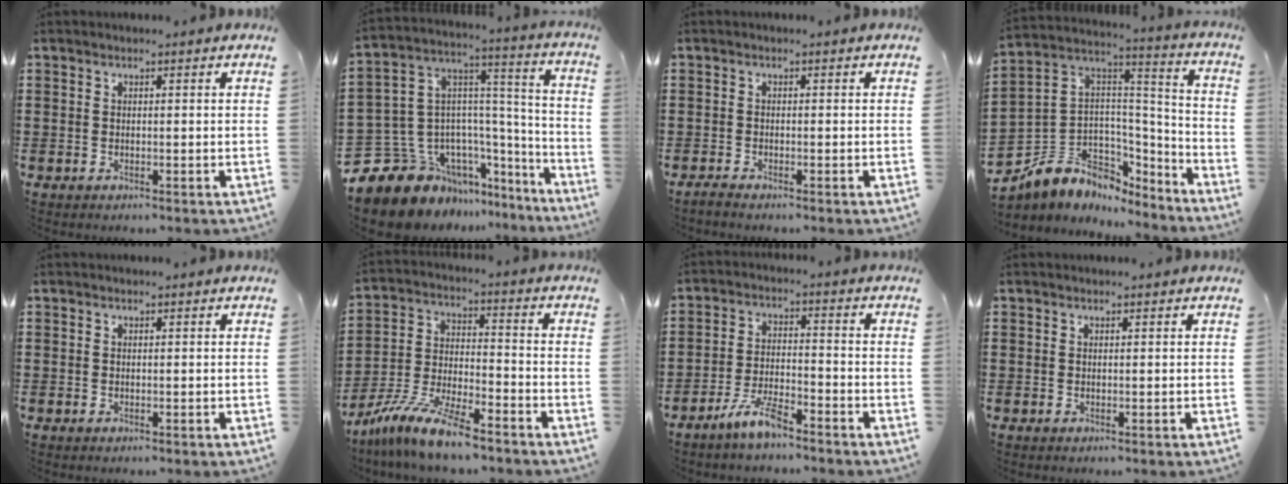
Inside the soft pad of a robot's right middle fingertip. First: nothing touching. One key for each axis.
{"total": 13.0, "fx": -9.7, "fy": 7.8, "fz": 3.6, "tx": -0.121, "ty": 0.003, "tz": -0.176}
{"total": 0.8, "fx": -0.8, "fy": 0.0, "fz": 0.3, "tx": -0.006, "ty": -0.004, "tz": -0.015}
{"total": 6.3, "fx": -3.9, "fy": 4.9, "fz": -0.2, "tx": -0.043, "ty": -0.019, "tz": -0.081}
{"total": 0.0}
{"total": 10.0, "fx": -8.7, "fy": 0.8, "fz": 4.9, "tx": -0.107, "ty": 0.006, "tz": -0.173}
{"total": 5.9, "fx": -4.9, "fy": 1.2, "fz": 3.1, "tx": -0.070, "ty": 0.000, "tz": -0.094}
{"total": 0.0}